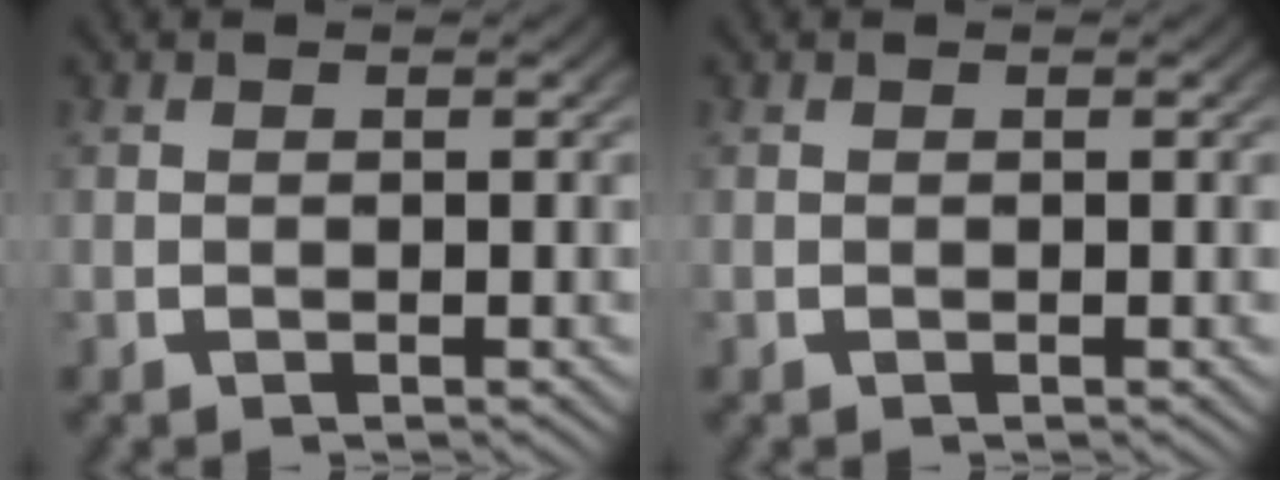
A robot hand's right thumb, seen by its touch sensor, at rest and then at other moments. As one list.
[{"total": 0.0}]